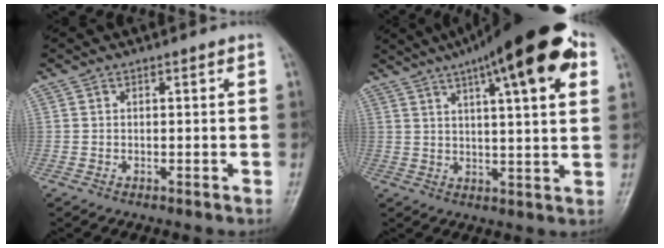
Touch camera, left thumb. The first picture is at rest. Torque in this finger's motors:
{"motor_torque": [0.77, 0.72, 1.86, -0.91, 0.11]}